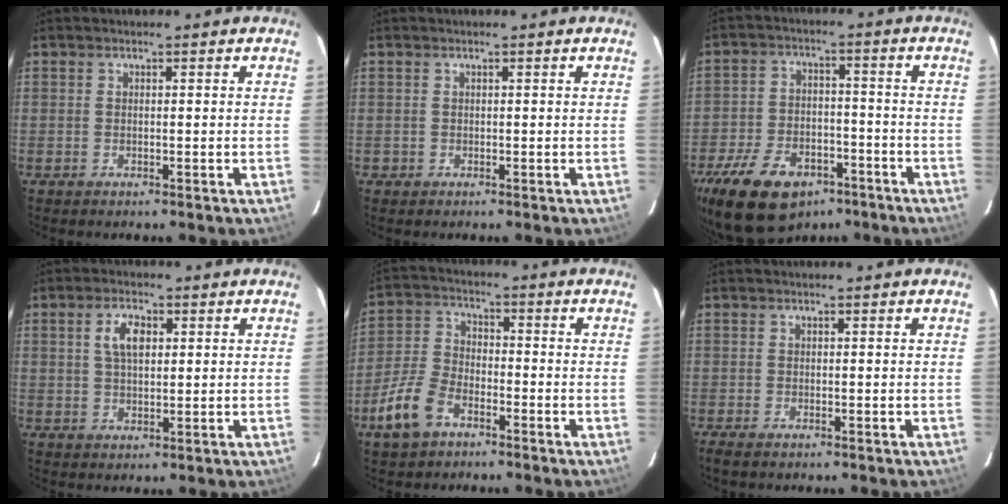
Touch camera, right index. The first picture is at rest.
{"total": 0.9, "force": [-0.2, 0.9, -0.1], "torque": [0.001, 0.004, -0.001]}
{"total": 19.1, "force": [-11.9, 11.2, 9.9], "torque": [-0.228, -0.005, -0.183]}
{"total": 4.9, "force": [1.6, 2.6, 3.8], "torque": [-0.070, 0.009, 0.032]}
{"total": 9.6, "force": [-5.7, 5.2, 5.7], "torque": [-0.136, 0.007, -0.113]}
{"total": 2.0, "force": [-1.5, 0.7, 1.1], "torque": [-0.024, -0.009, -0.026]}